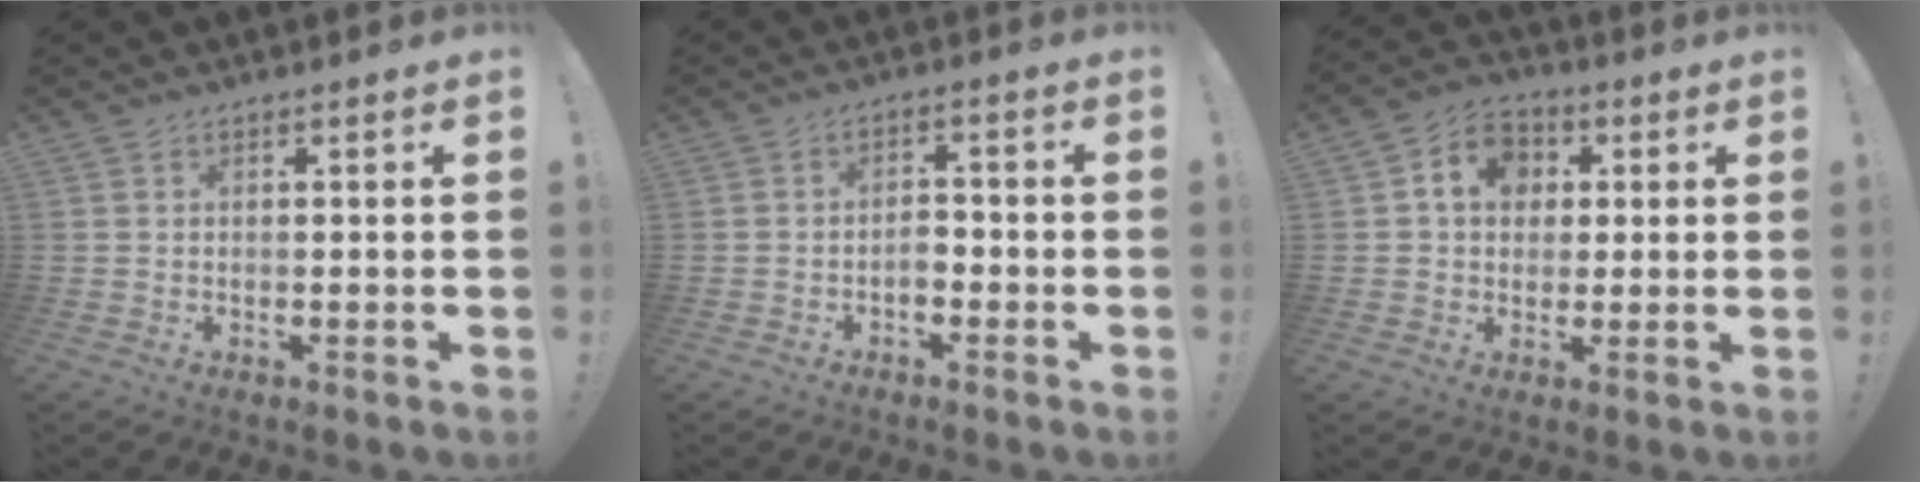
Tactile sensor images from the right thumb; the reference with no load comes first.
{"total": 3.8, "force": [-1.8, 2.3, 2.4], "torque": [-0.034, 0.005, -0.035]}
{"total": 9.7, "force": [2.5, 8.2, 4.5], "torque": [-0.065, 0.002, 0.051]}